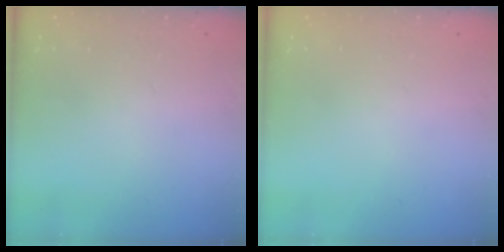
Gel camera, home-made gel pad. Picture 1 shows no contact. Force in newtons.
{"total": 0.0}